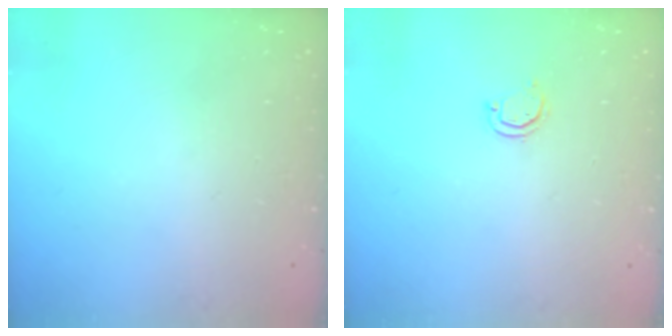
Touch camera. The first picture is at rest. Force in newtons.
{"total": 3.2, "press": 3.2, "slide": 0.2}